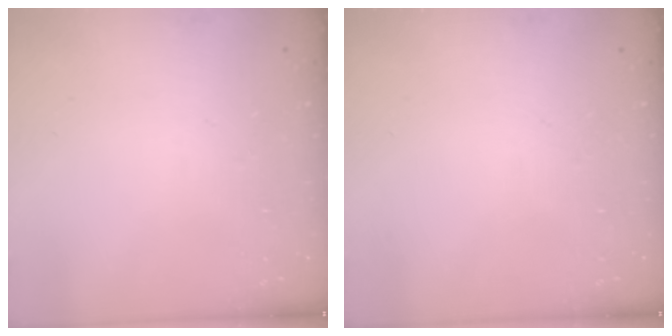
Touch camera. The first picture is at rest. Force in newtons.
{"total": 0.0}